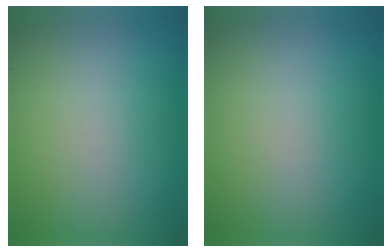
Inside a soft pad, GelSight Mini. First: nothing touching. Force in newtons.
{"total": 0.0}